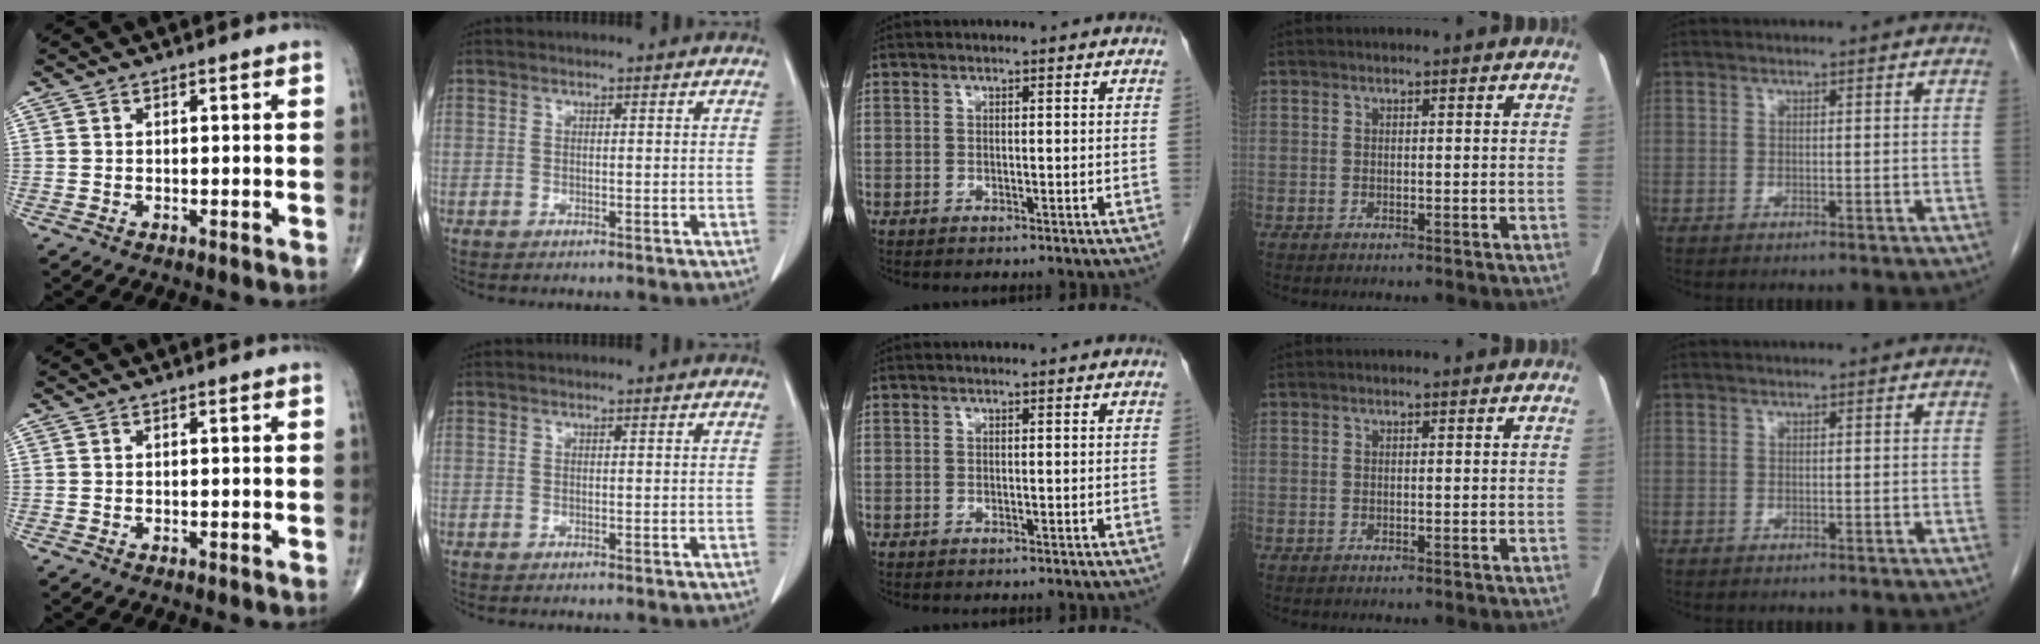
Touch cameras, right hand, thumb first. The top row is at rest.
{}